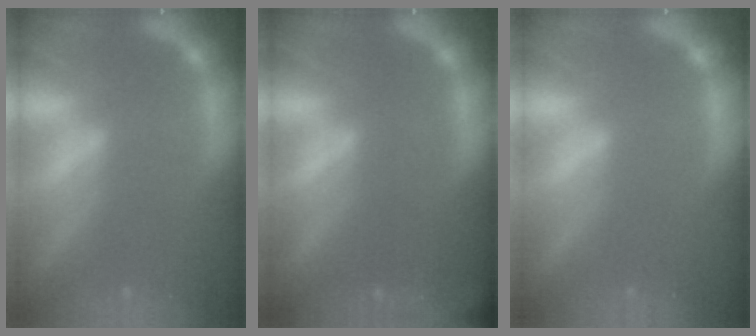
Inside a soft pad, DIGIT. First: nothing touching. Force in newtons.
{"total": 6.0}
{"total": 0.0}